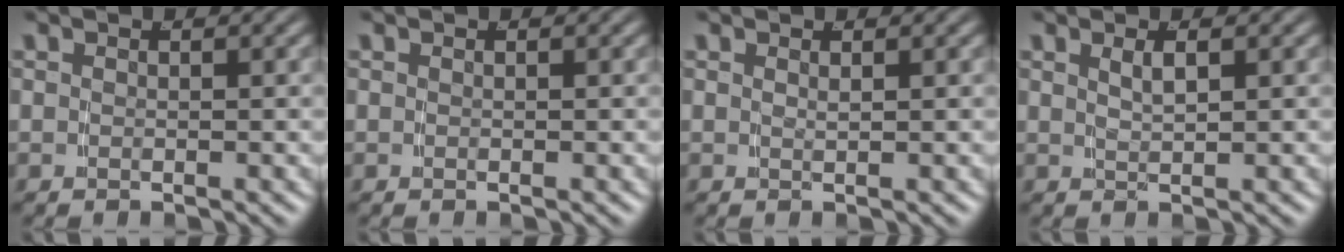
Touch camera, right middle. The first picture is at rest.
{"total": 0.0}
{"total": 0.8, "force": [0.3, -0.7, 0.4], "torque": [-0.003, -0.003, 0.011]}
{"total": 1.5, "force": [0.5, -0.3, 1.4], "torque": [-0.021, -0.004, 0.019]}